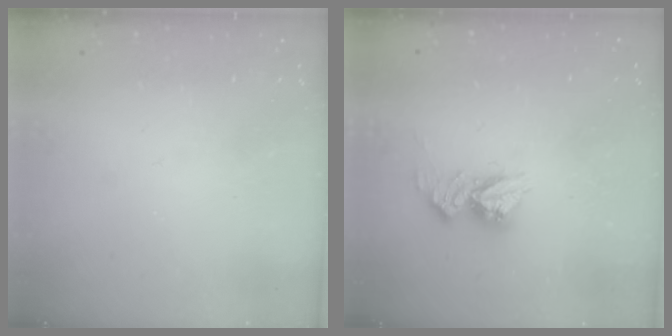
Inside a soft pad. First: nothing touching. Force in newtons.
{"total": 10.7, "press": 10.7, "slide": 1.0}